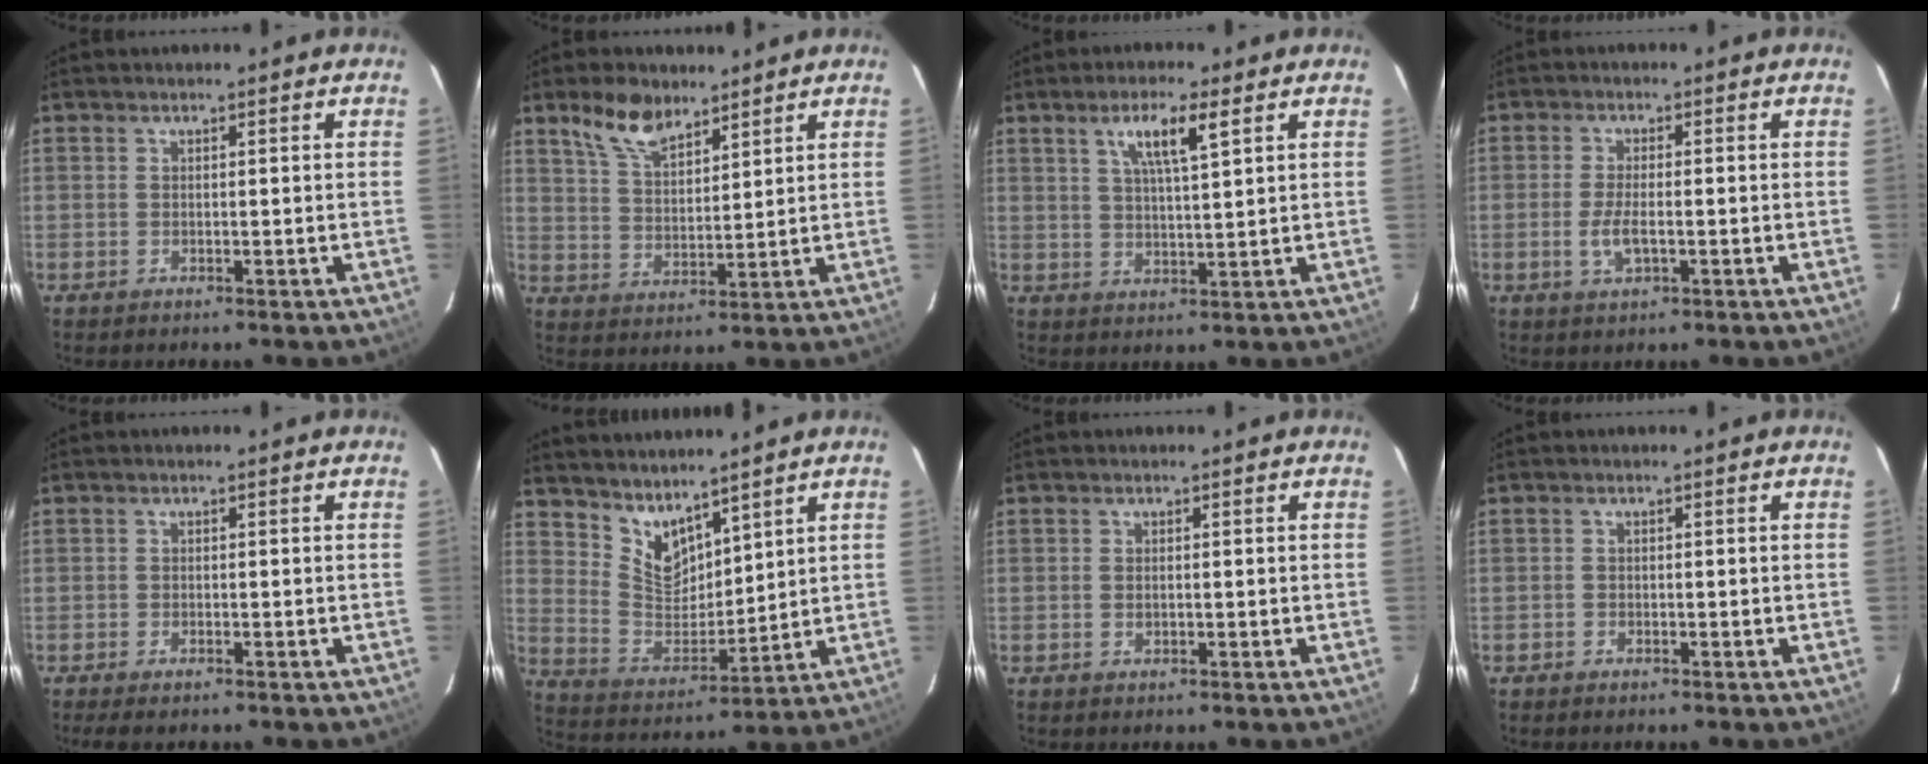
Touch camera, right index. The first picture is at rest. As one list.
[{"total": 8.5, "force": [6.2, 3.8, 4.4], "torque": [-0.081, 0.012, 0.121]}, {"total": 6.7, "force": [3.4, 0.9, 5.7], "torque": [-0.102, 0.004, 0.059]}, {"total": 4.2, "force": [-1.3, 1.4, 3.8], "torque": [-0.078, -0.006, -0.025]}, {"total": 2.7, "force": [-2.1, 0.8, 1.5], "torque": [-0.037, -0.009, -0.038]}, {"total": 9.3, "force": [7.4, 4.5, 3.4], "torque": [-0.063, -0.002, 0.156]}, {"total": 0.9, "force": [-0.2, 0.6, 0.7], "torque": [-0.011, 0.000, -0.004]}, {"total": 1.0, "force": [-0.7, 0.6, 0.0], "torque": [-0.003, 0.003, -0.014]}]